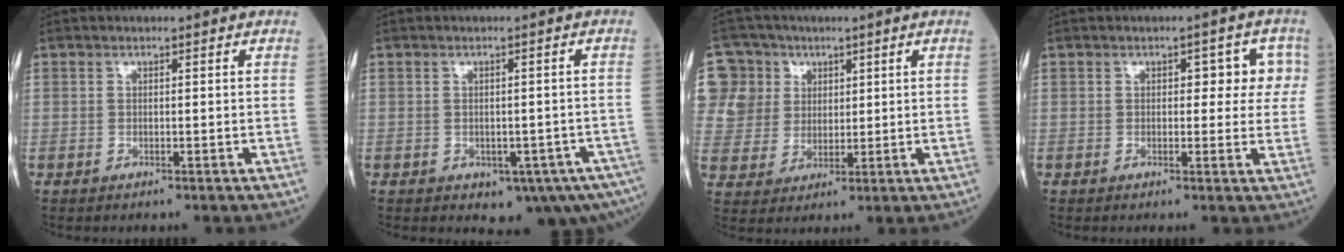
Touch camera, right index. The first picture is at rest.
{"total": 7.4, "force": [-4.6, 3.1, 4.8], "torque": [-0.038, 0.005, -0.056]}
{"total": 13.0, "force": [4.9, 11.9, 1.6], "torque": [-0.062, 0.044, 0.105]}
{"total": 4.9, "force": [1.2, 2.7, 3.9], "torque": [-0.029, 0.022, 0.010]}